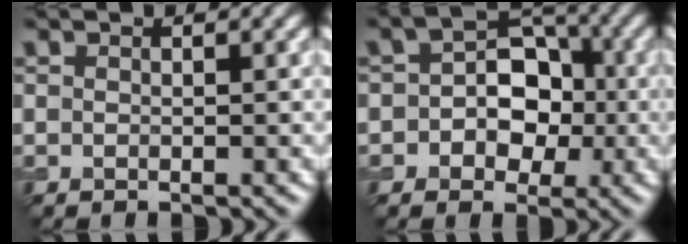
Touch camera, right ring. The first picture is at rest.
{"total": 4.7, "force": [-0.4, 3.6, 3.0], "torque": [-0.036, 0.010, -0.010]}